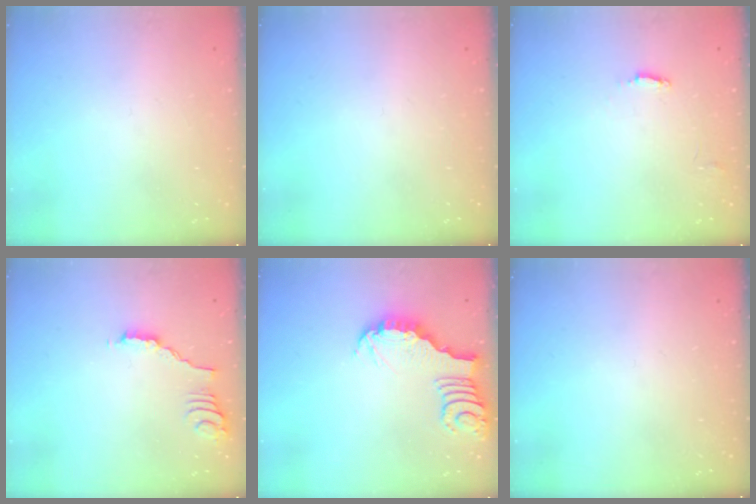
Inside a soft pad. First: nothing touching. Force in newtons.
{"total": 0.0}
{"total": 5.0, "press": 5.0, "slide": 0.5}
{"total": 2.0, "press": 2.0, "slide": 0.5}
{"total": 3.7, "press": 3.6, "slide": 0.4}
{"total": 0.0}